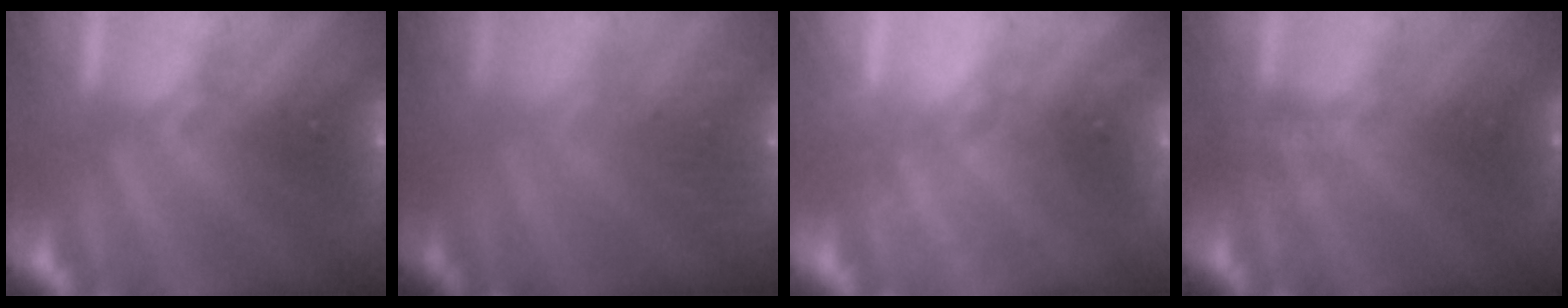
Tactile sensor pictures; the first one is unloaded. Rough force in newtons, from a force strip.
{"total": 6.4}
{"total": 2.4}
{"total": 1.1}